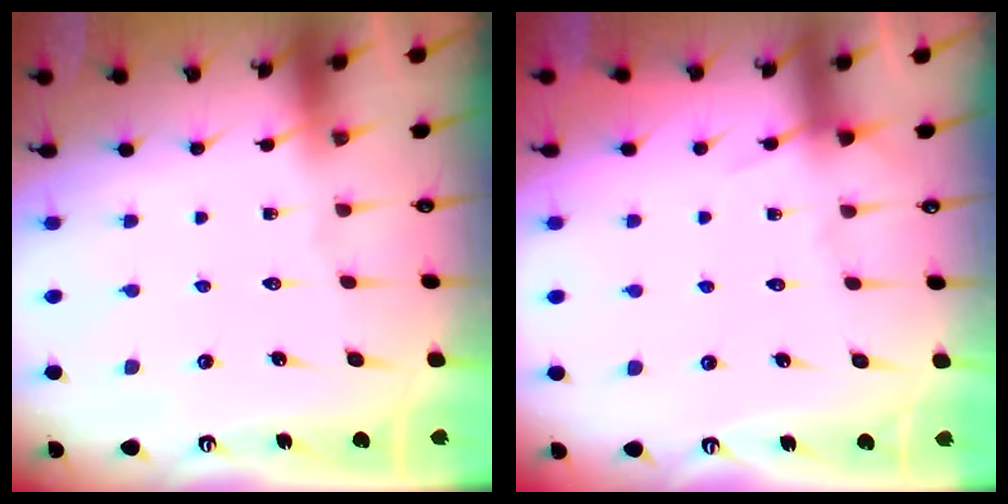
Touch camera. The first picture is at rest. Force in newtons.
{"total": 4.0, "press": 4.0, "slide": 0.6}